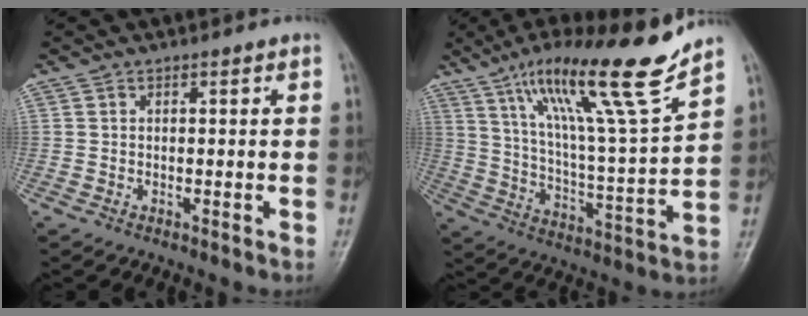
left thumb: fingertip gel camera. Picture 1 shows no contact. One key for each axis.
{"total": 20.6, "fx": 13.9, "fy": 1.0, "fz": 15.2, "tx": -0.233, "ty": -0.063, "tz": 0.235}